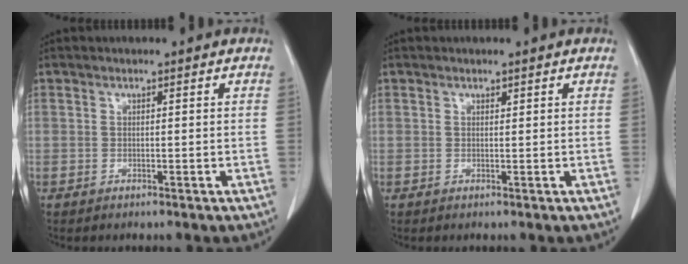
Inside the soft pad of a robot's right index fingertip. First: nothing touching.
{"total": 0.0}